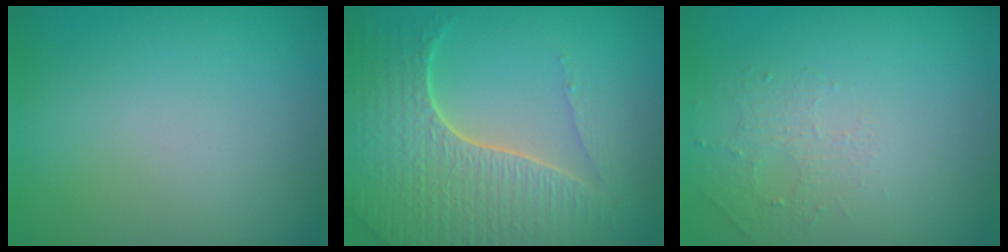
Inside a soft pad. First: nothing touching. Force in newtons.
{"total": 7.4, "press": 5.3, "slide": 5.2}
{"total": 1.3, "press": 0.7, "slide": 1.2}